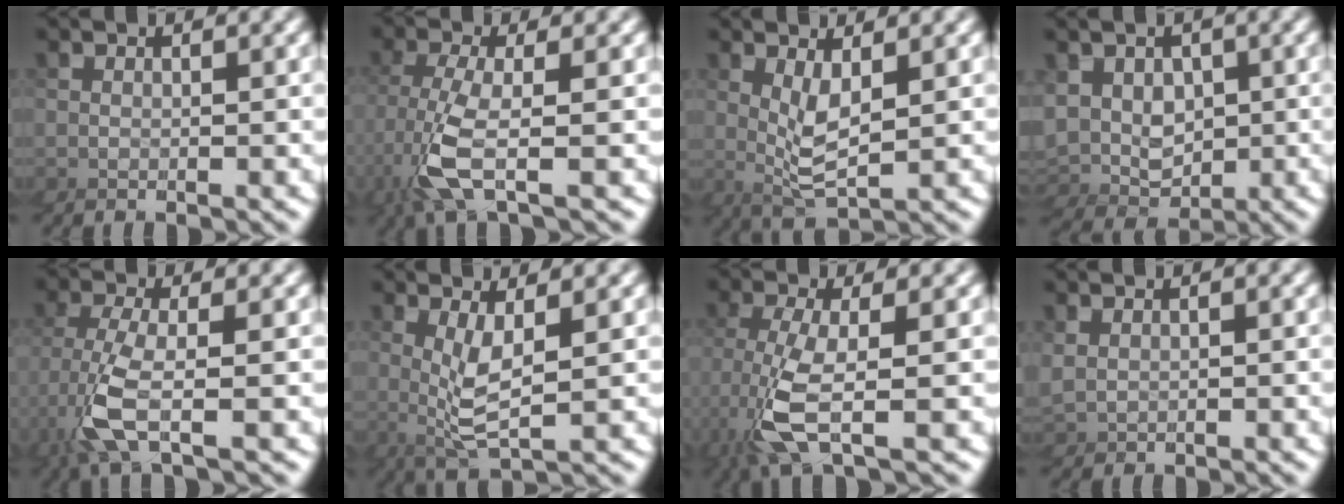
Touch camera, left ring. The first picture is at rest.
{"total": 2.2, "force": [-1.6, -1.5, 0.2], "torque": [-0.055, -0.001, -0.019]}
{"total": 2.3, "force": [2.0, 0.3, 1.1], "torque": [-0.065, -0.003, 0.024]}
{"total": 4.9, "force": [1.1, 4.6, -1.2], "torque": [-0.015, 0.007, 0.004]}
{"total": 2.4, "force": [-1.8, -1.6, -0.1], "torque": [-0.050, -0.001, -0.023]}
{"total": 2.8, "force": [1.6, 0.2, 2.2], "torque": [-0.082, -0.008, 0.025]}
{"total": 2.2, "force": [-1.2, -1.1, 1.4], "torque": [-0.075, -0.003, -0.013]}
{"total": 1.6, "force": [-0.3, 1.5, -0.4], "torque": [-0.008, -0.010, 0.001]}